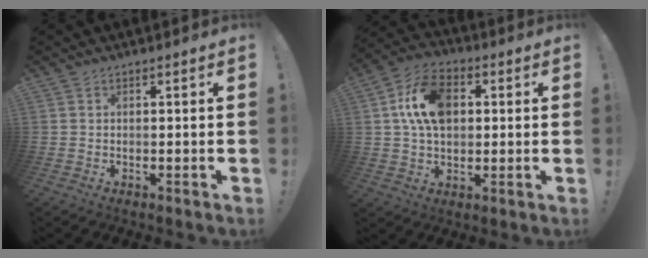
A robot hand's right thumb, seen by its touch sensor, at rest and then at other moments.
{"total": 14.2, "force": [3.1, 9.8, 9.8], "torque": [-0.171, 0.009, 0.060]}